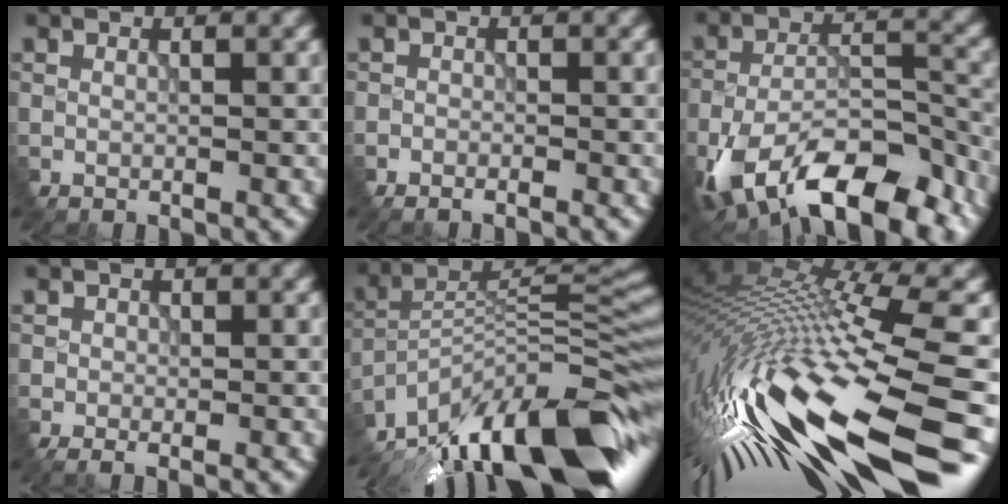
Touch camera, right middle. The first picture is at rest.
{"total": 2.0, "force": [-1.9, -0.5, -0.3], "torque": [-0.003, 0.004, -0.016]}
{"total": 13.4, "force": [-9.5, 5.0, 8.1], "torque": [-0.173, -0.008, -0.143]}
{"total": 1.0, "force": [-0.9, -0.2, 0.4], "torque": [-0.016, -0.010, 0.007]}
{"total": 15.6, "force": [-11.7, 3.4, 9.7], "torque": [-0.201, 0.020, -0.186]}
{"total": 16.7, "force": [-7.9, 3.7, 14.2], "torque": [-0.294, -0.008, -0.120]}